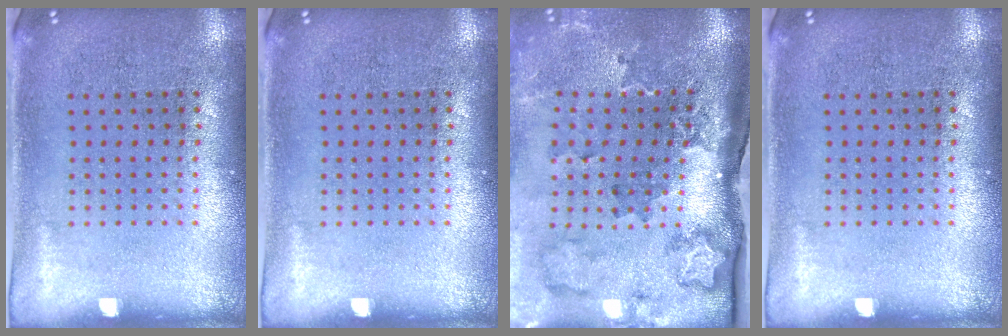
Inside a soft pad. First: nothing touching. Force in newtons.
{"total": 0.0}
{"total": 2.5, "press": 2.0, "slide": 1.6}
{"total": 0.0}